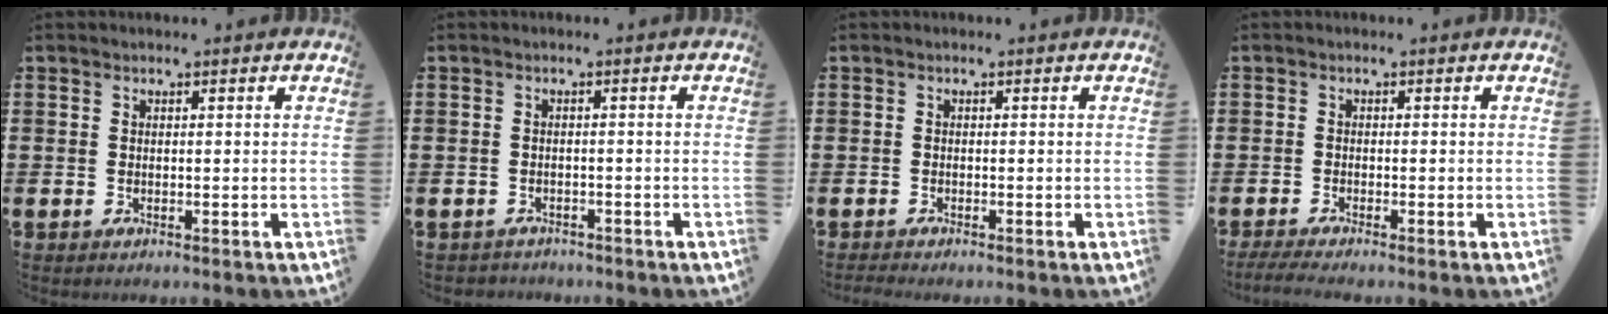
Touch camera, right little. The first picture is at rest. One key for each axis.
{"total": 0.9, "fx": -0.8, "fy": 0.3, "fz": -0.2, "tx": -0.001, "ty": 0.003, "tz": -0.019}
{"total": 0.0}
{"total": 0.9, "fx": -0.7, "fy": 0.0, "fz": 0.6, "tx": -0.010, "ty": 0.000, "tz": -0.013}